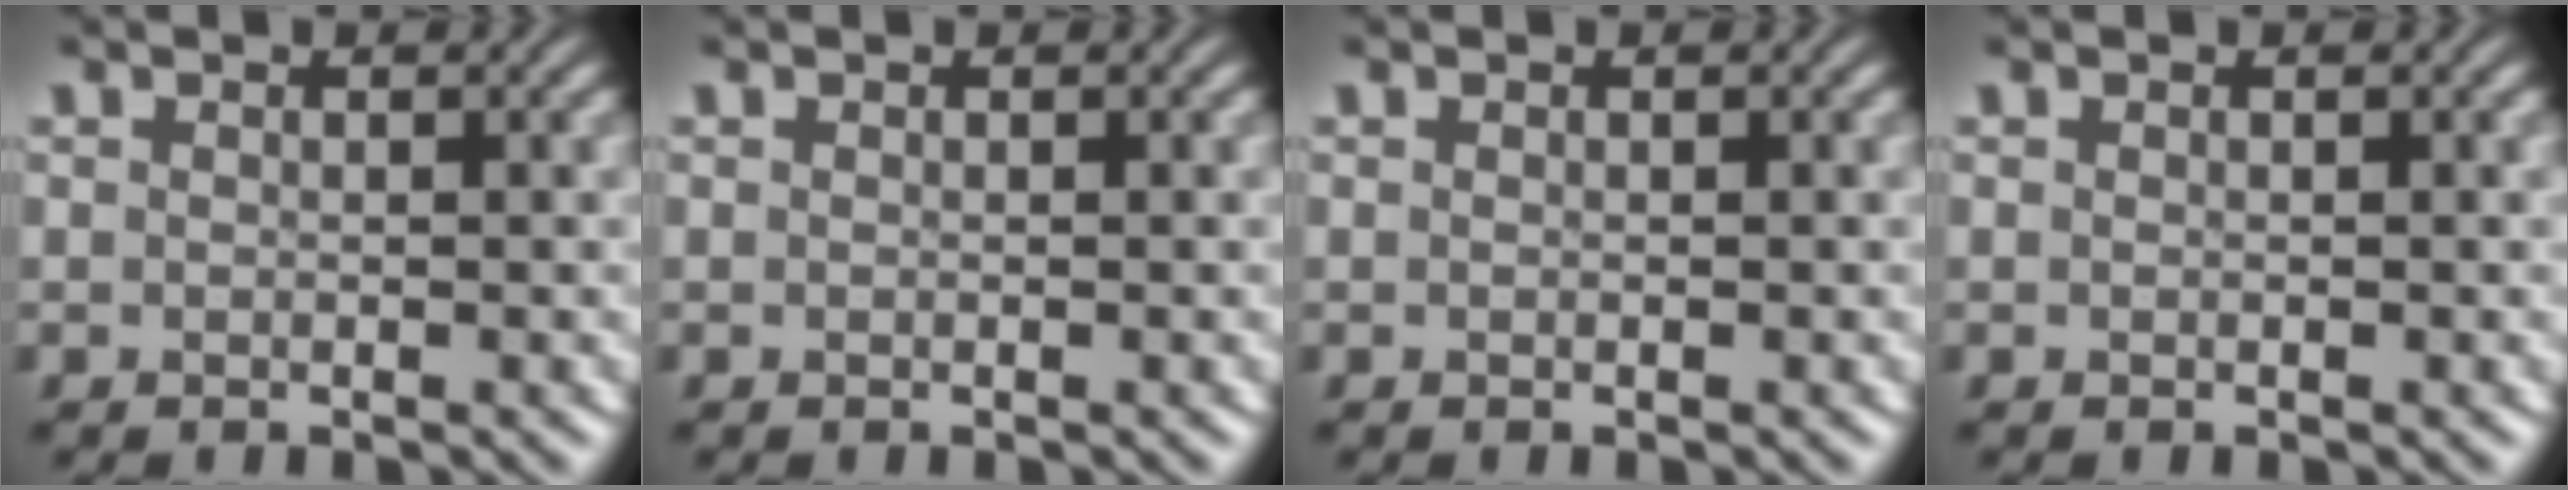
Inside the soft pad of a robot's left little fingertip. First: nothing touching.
{"total": 0.0}
{"total": 0.0}
{"total": 0.0}